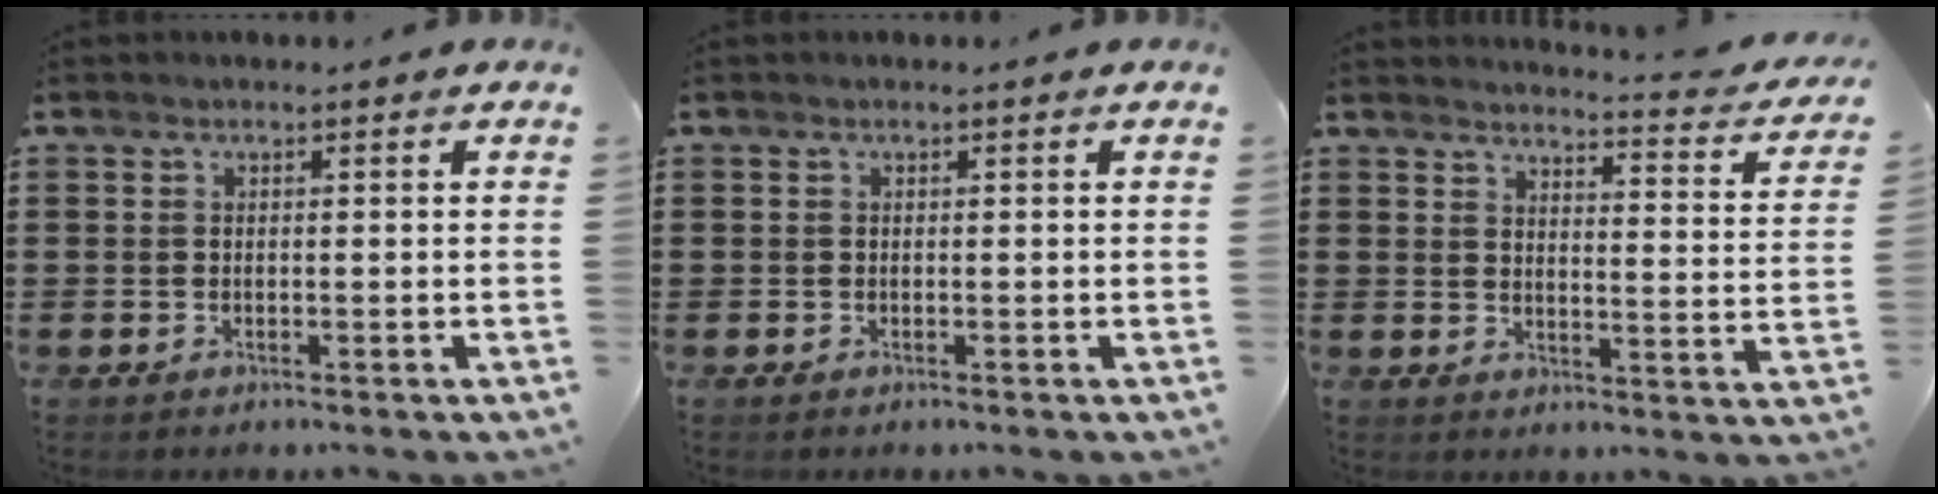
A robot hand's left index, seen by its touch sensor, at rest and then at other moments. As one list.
[{"total": 0.0}, {"total": 3.6, "force": [3.3, -0.3, 1.3], "torque": [-0.027, -0.036, 0.048]}]